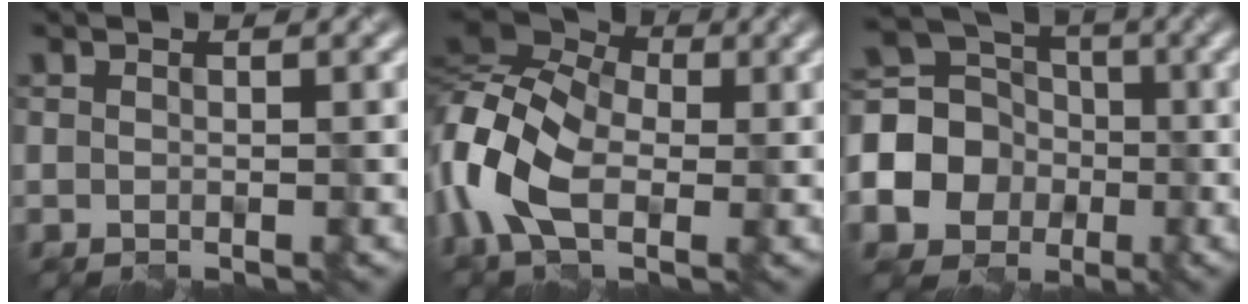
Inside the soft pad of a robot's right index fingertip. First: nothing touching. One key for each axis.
{"total": 12.6, "fx": -1.8, "fy": 7.8, "fz": 9.8, "tx": -0.230, "ty": 0.002, "tz": -0.046}
{"total": 11.8, "fx": -2.7, "fy": 10.7, "fz": 4.3, "tx": -0.120, "ty": 0.000, "tz": -0.074}